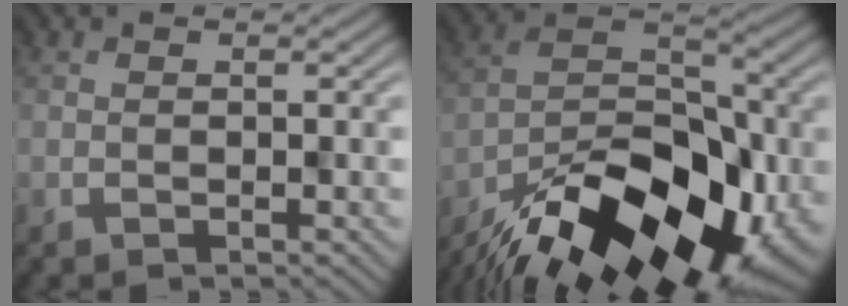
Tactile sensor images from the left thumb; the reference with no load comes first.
{"total": 18.2, "force": [-11.8, 9.0, 10.7], "torque": [-0.179, -0.043, -0.174]}